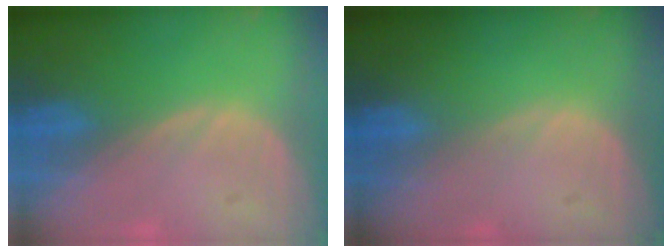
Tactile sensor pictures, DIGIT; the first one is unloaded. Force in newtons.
{"total": 0.0}